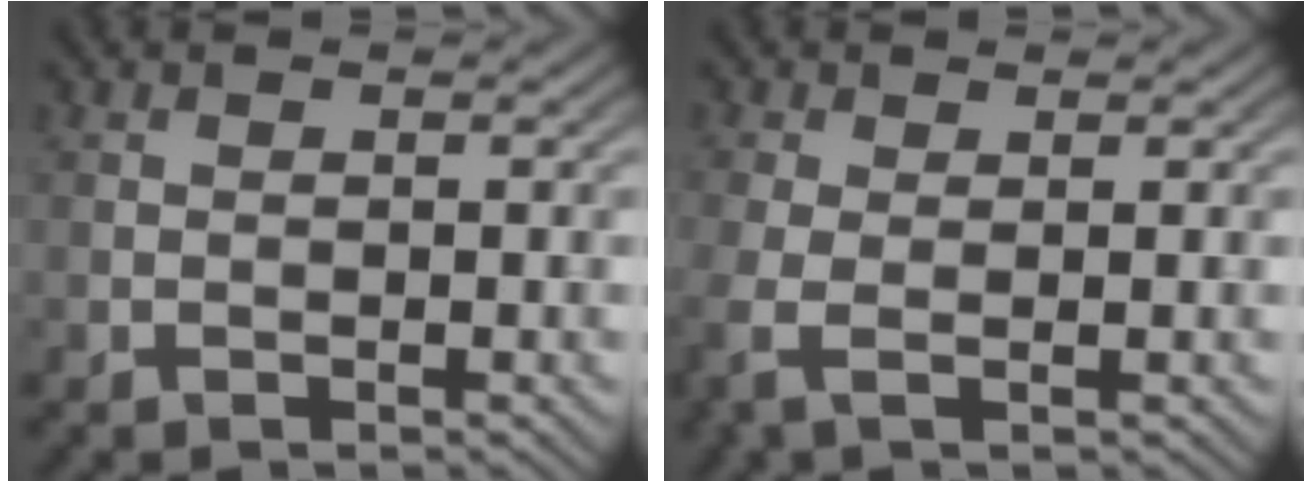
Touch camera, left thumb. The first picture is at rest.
{"total": 2.8, "force": [-0.3, 1.0, 2.6], "torque": [-0.080, -0.004, -0.012]}